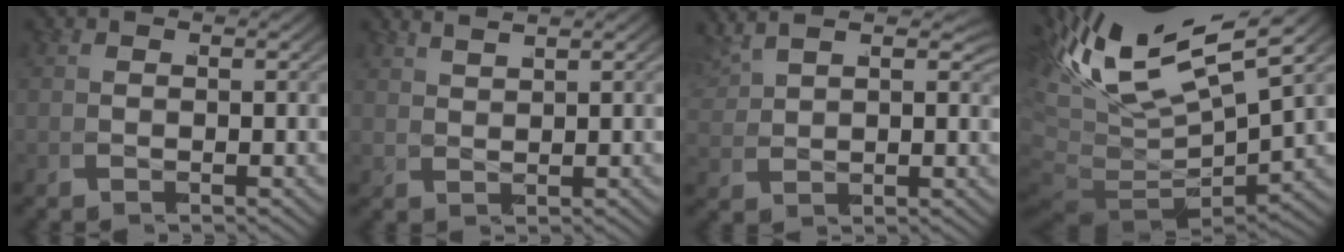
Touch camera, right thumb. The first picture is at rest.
{"total": 1.9, "force": [1.9, -0.4, -0.2], "torque": [0.011, 0.014, 0.036]}
{"total": 2.8, "force": [2.7, 0.6, 0.5], "torque": [-0.008, 0.013, 0.049]}
{"total": 11.8, "force": [0.8, 7.3, 9.3], "torque": [-0.180, -0.022, 0.025]}